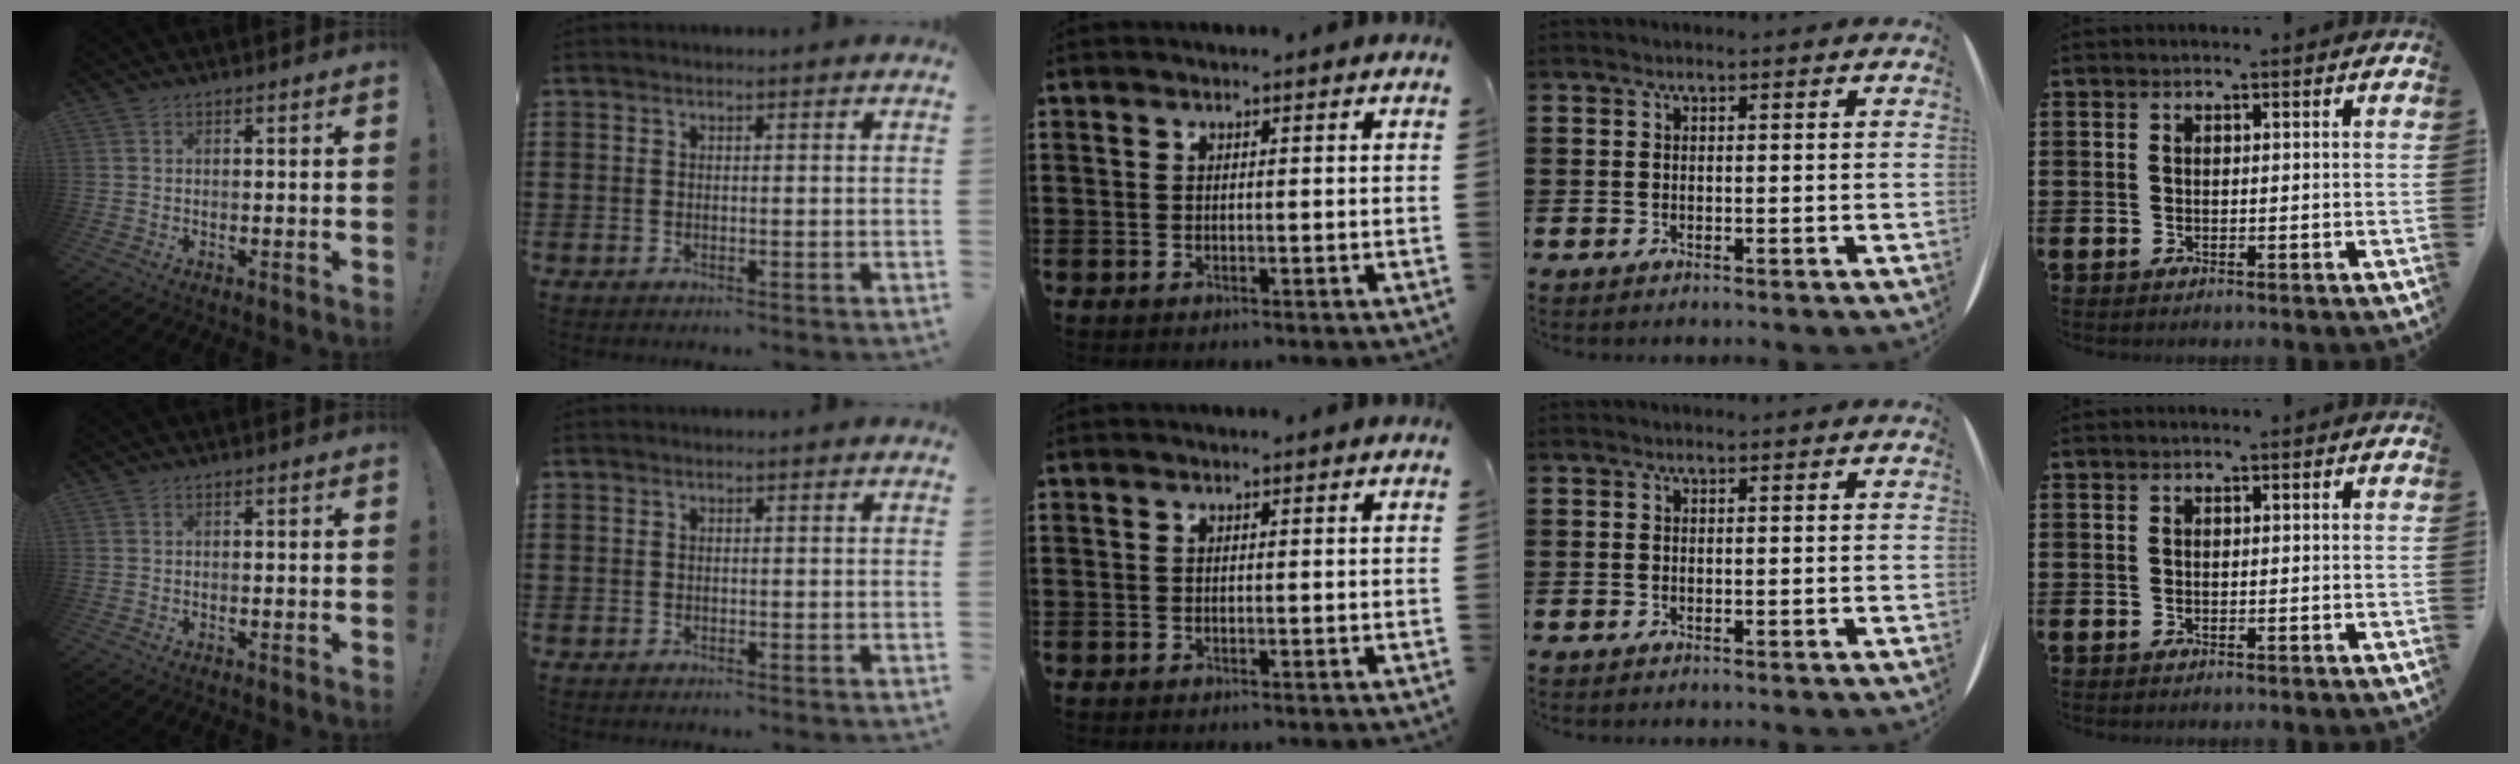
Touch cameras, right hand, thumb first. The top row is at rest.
{}